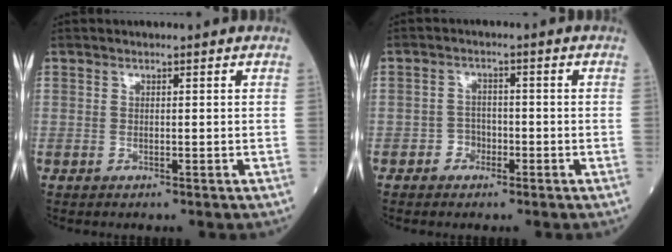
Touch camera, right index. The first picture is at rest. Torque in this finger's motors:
{"motor_torque": [0.01, -0.12, 0.10, -0.01]}